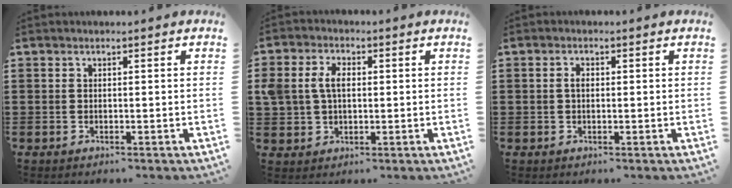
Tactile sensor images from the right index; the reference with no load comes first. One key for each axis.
{"total": 4.9, "fx": 0.8, "fy": 3.5, "fz": 3.4, "tx": -0.092, "ty": 0.008, "tz": 0.007}
{"total": 1.4, "fx": 0.1, "fy": 0.7, "fz": 1.1, "tx": -0.024, "ty": 0.005, "tz": 0.001}